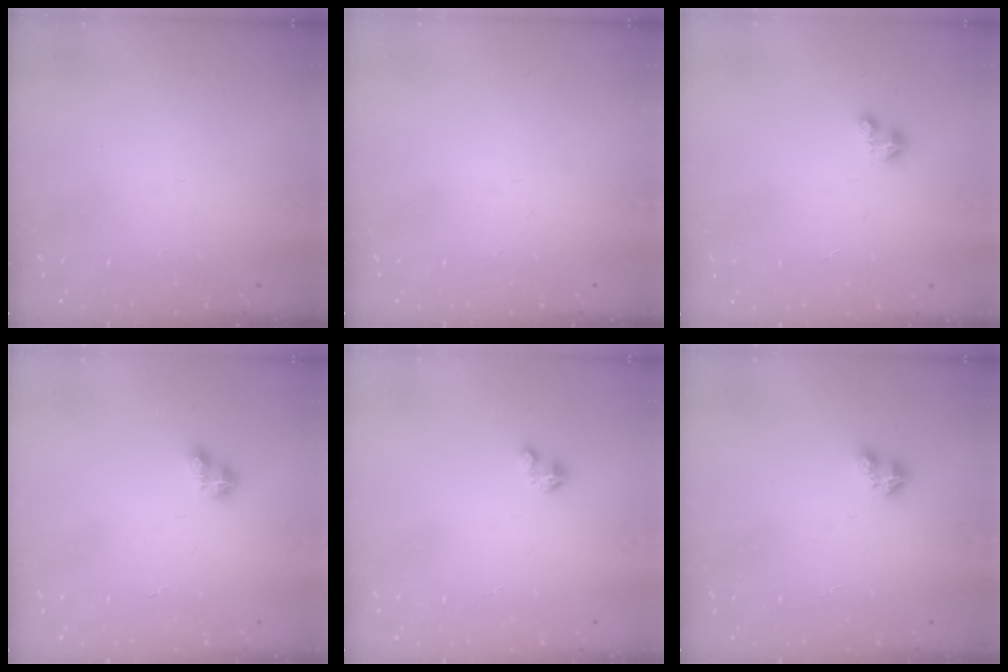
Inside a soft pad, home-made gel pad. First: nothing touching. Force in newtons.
{"total": 0.0}
{"total": 2.5, "press": 2.5, "slide": 0.3}
{"total": 3.4, "press": 3.4, "slide": 0.3}
{"total": 1.2, "press": 1.2, "slide": 0.2}
{"total": 2.7, "press": 2.7, "slide": 0.3}